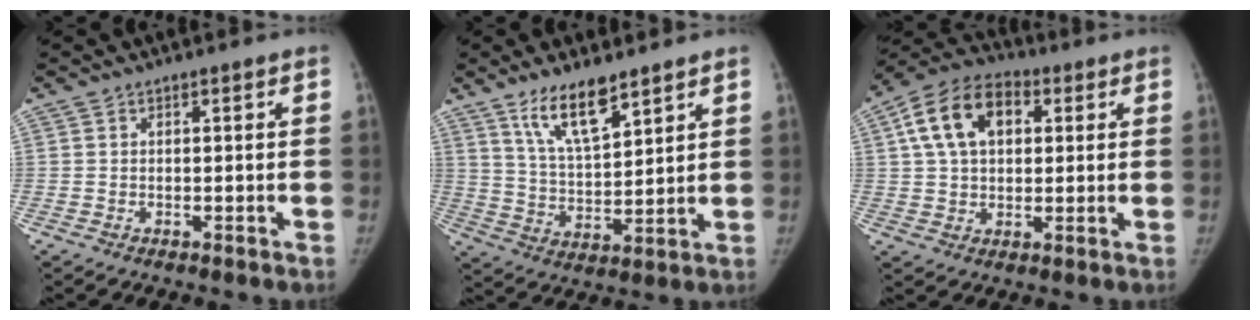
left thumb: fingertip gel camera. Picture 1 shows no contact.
{"total": 10.3, "force": [7.1, 3.0, 6.7], "torque": [-0.109, -0.051, 0.139]}
{"total": 14.2, "force": [4.0, 9.4, 9.8], "torque": [-0.158, 0.015, 0.062]}